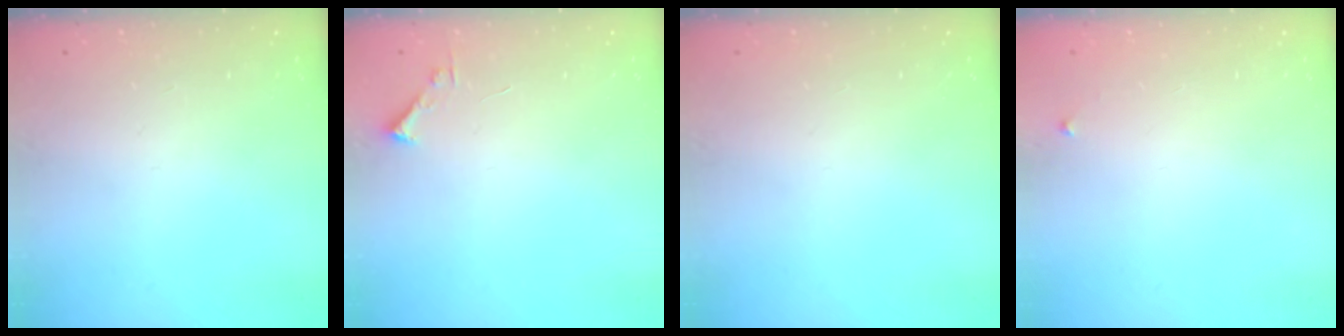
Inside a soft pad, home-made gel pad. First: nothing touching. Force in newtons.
{"total": 1.7, "press": 1.7, "slide": 0.2}
{"total": 0.0}
{"total": 3.3, "press": 3.3, "slide": 0.5}